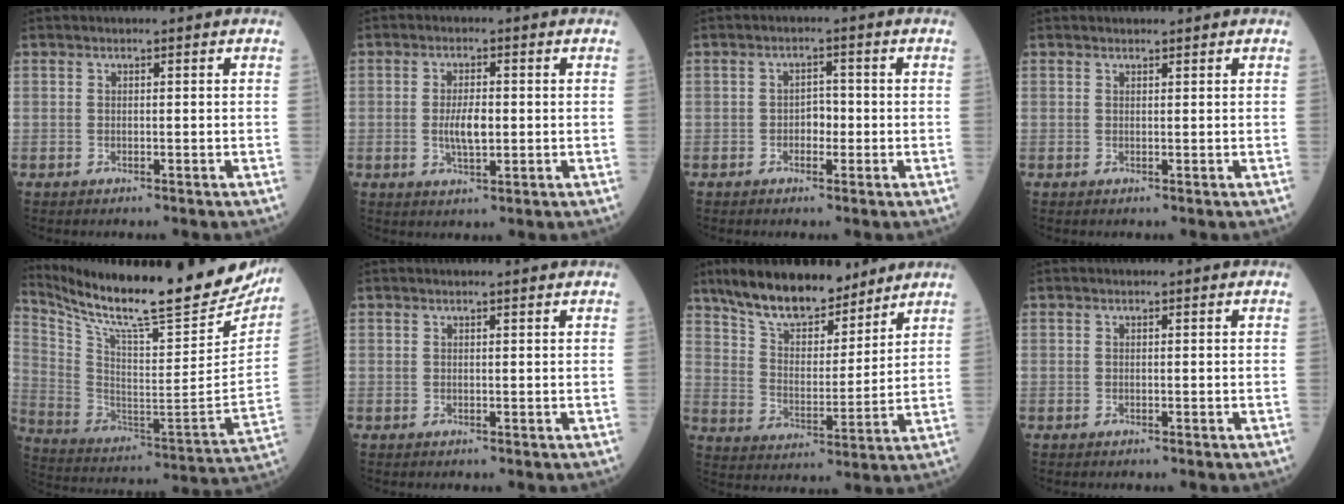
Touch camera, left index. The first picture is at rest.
{"total": 4.2, "force": [-0.1, 1.4, 3.9], "torque": [-0.081, -0.004, -0.002]}
{"total": 2.3, "force": [-0.5, 1.4, 1.6], "torque": [-0.018, 0.007, -0.011]}
{"total": 1.0, "force": [1.0, 0.2, 0.1], "torque": [-0.009, 0.004, 0.018]}
{"total": 29.8, "force": [26.4, 3.5, 13.3], "torque": [-0.243, -0.099, 0.377]}
{"total": 2.0, "force": [1.9, -0.1, 0.6], "torque": [-0.010, 0.005, 0.024]}
{"total": 14.4, "force": [11.8, 4.7, 6.6], "torque": [-0.109, 0.005, 0.206]}
{"total": 0.0}